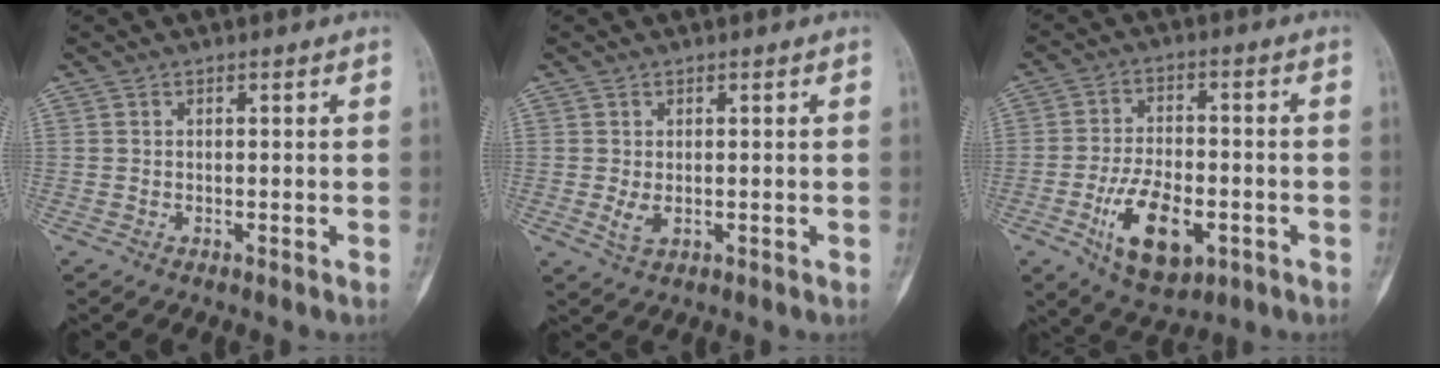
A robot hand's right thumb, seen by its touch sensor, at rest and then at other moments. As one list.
[{"total": 2.2, "force": [-0.1, 1.3, 1.8], "torque": [-0.039, -0.008, 0.002]}, {"total": 12.5, "force": [-4.5, 6.6, 9.6], "torque": [-0.153, 0.011, -0.069]}]